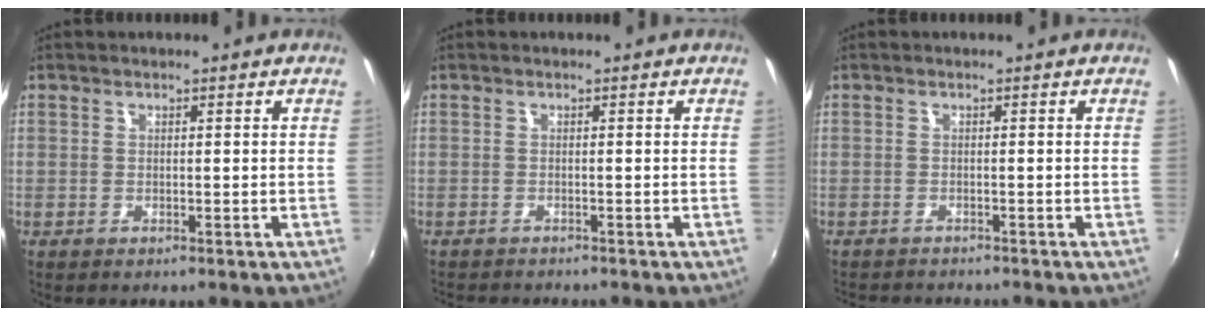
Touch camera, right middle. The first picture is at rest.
{"total": 2.4, "force": [-2.3, 0.3, 0.7], "torque": [-0.022, -0.014, -0.037]}
{"total": 3.5, "force": [-3.3, 0.5, 1.0], "torque": [-0.029, -0.015, -0.052]}